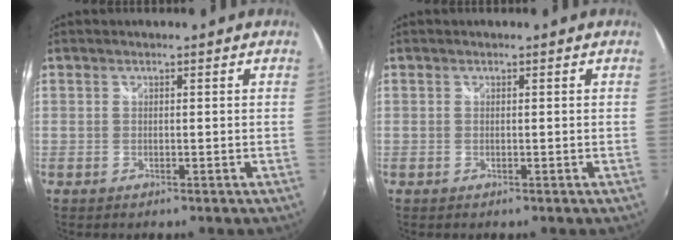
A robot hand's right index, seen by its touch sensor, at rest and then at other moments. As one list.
[{"total": 0.0}]